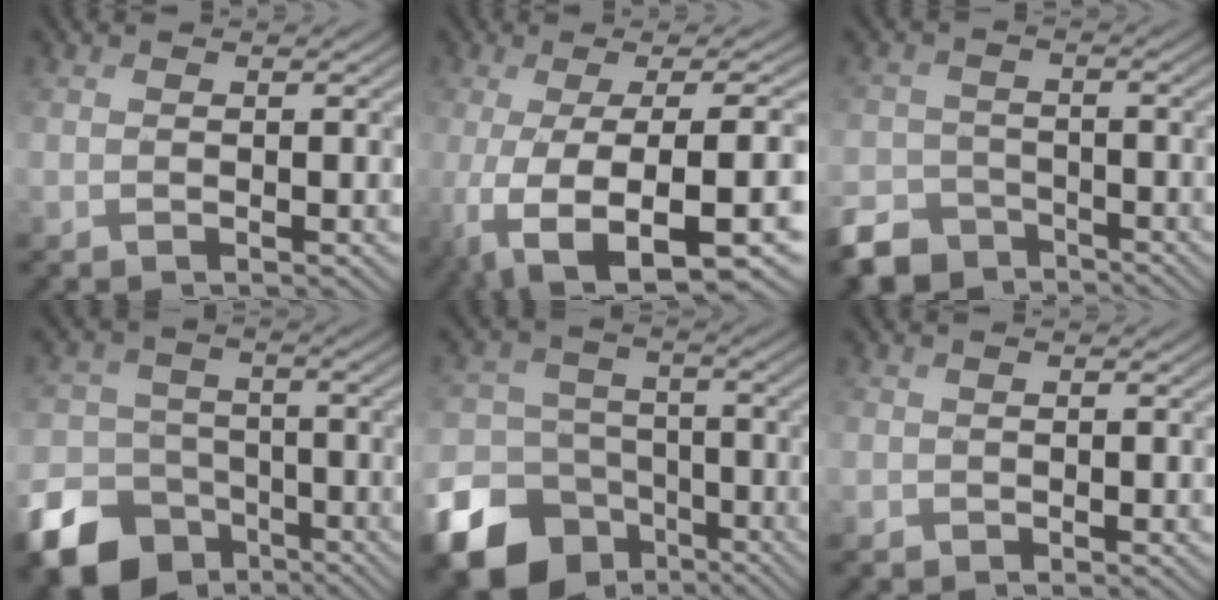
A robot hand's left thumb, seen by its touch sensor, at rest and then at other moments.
{"total": 13.9, "force": [-4.5, 4.7, 12.3], "torque": [-0.222, -0.030, -0.052]}
{"total": 6.9, "force": [-5.2, 4.1, 1.9], "torque": [-0.048, -0.017, -0.107]}
{"total": 14.1, "force": [-8.2, 10.3, 5.0], "torque": [-0.143, -0.048, -0.143]}
{"total": 18.4, "force": [-9.9, 14.3, 5.9], "torque": [-0.194, -0.073, -0.166]}
{"total": 1.0, "force": [-0.7, 0.8, -0.3], "torque": [0.005, -0.004, -0.017]}